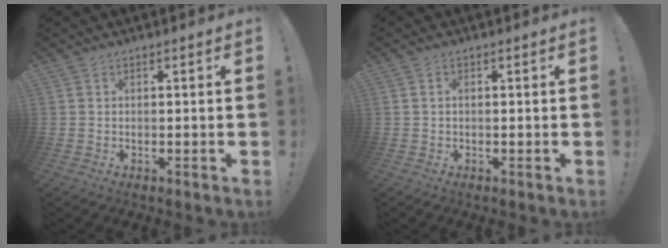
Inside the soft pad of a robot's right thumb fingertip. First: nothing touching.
{"total": 0.8, "force": [0.1, 0.5, 0.6], "torque": [-0.013, 0.004, 0.002]}